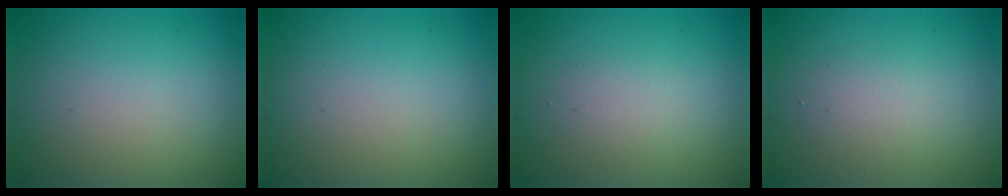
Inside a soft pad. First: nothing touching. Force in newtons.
{"total": 0.0}
{"total": 1.6, "press": 1.6, "slide": 0.2}
{"total": 2.0, "press": 2.0, "slide": 0.2}